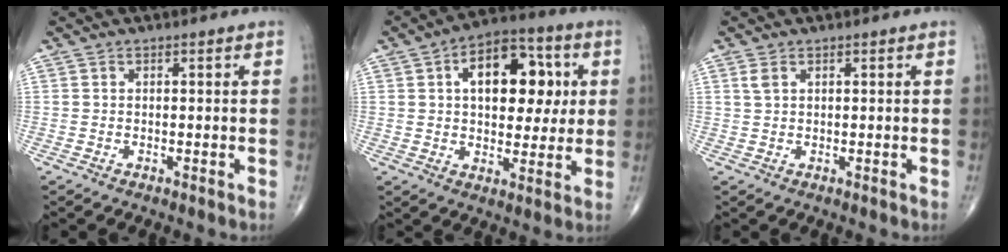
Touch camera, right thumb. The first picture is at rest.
{"total": 16.5, "force": [3.9, 9.6, 12.9], "torque": [-0.145, 0.010, 0.056]}
{"total": 1.6, "force": [0.8, 0.8, 1.1], "torque": [-0.026, 0.007, 0.021]}